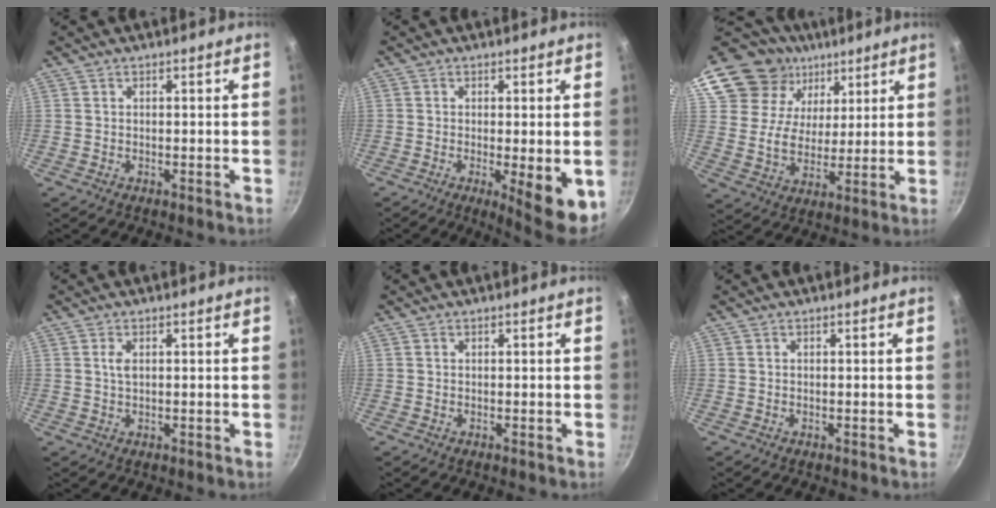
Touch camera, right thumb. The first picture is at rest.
{"total": 8.9, "force": [-2.0, 2.0, 8.4], "torque": [-0.101, -0.009, -0.018]}
{"total": 19.9, "force": [12.3, 13.8, 7.4], "torque": [-0.129, -0.022, 0.227]}
{"total": 1.7, "force": [0.5, 0.8, 1.5], "torque": [-0.028, -0.001, 0.010]}
{"total": 0.0}
{"total": 0.0}